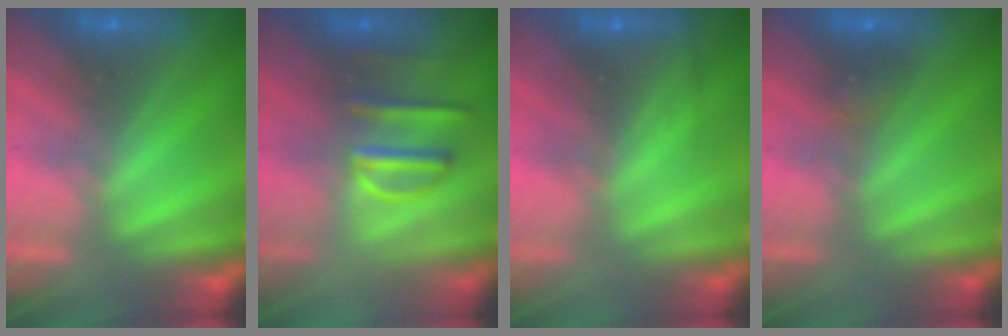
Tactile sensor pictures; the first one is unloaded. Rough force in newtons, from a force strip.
{"total": 3.3}
{"total": 2.2}
{"total": 2.2}